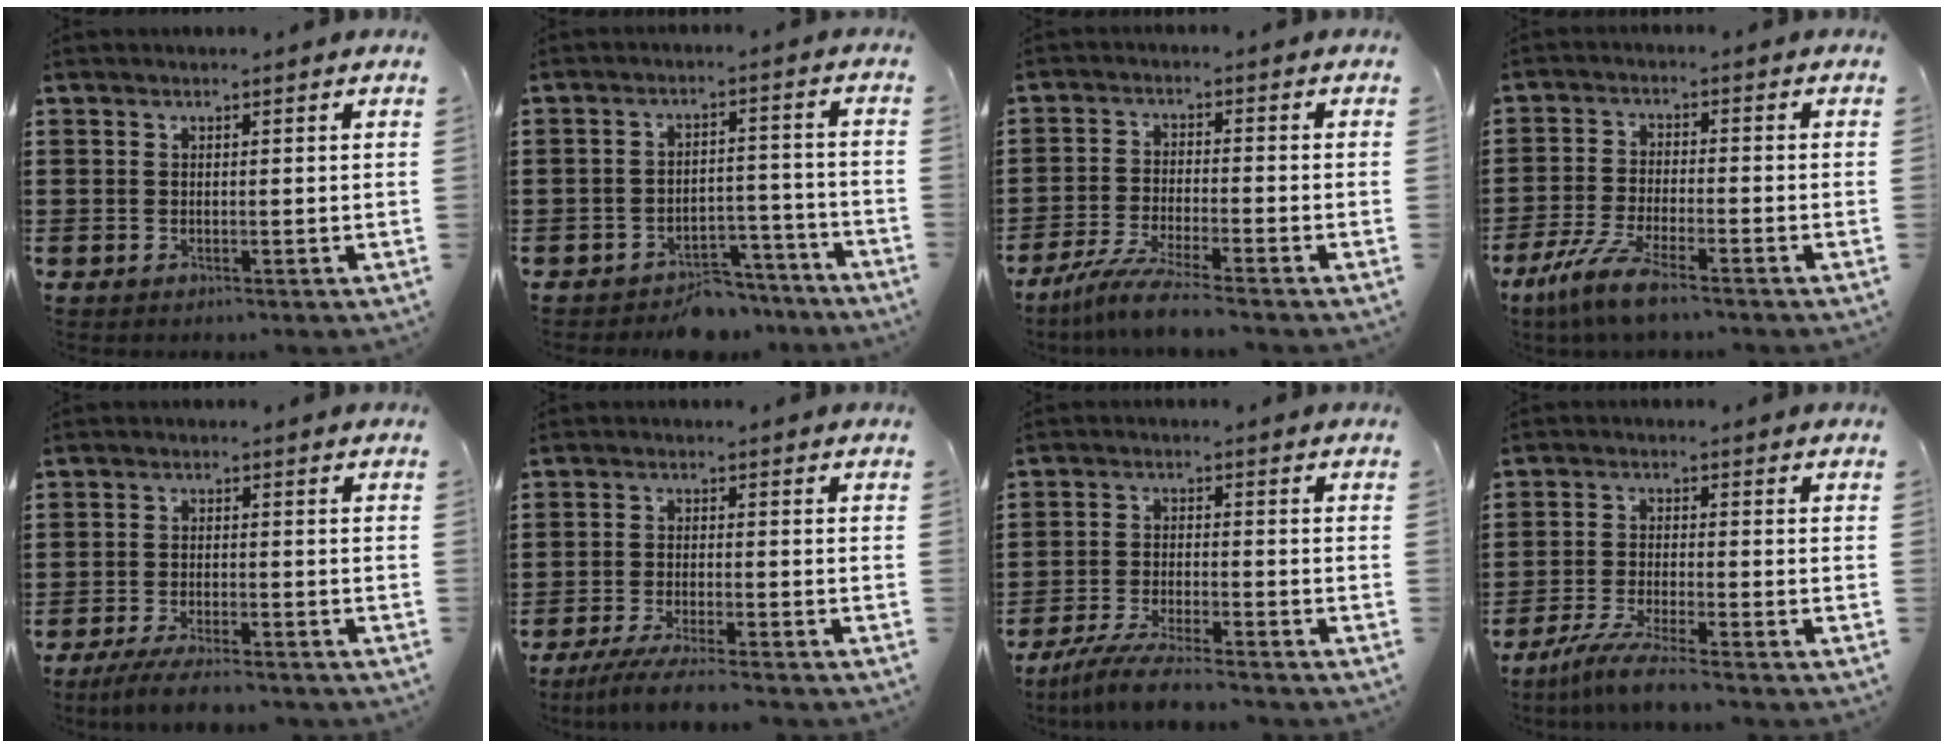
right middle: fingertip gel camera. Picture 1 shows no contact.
{"total": 5.4, "force": [-5.1, 1.6, 0.7], "torque": [-0.008, 0.020, -0.101]}
{"total": 5.8, "force": [-5.0, -0.4, 2.9], "torque": [-0.072, -0.023, -0.099]}
{"total": 6.4, "force": [-5.0, 0.4, 4.1], "torque": [-0.099, -0.018, -0.099]}
{"total": 4.1, "force": [-3.6, 0.2, 1.8], "torque": [-0.043, -0.009, -0.072]}
{"total": 4.3, "force": [-3.8, -0.2, 1.9], "torque": [-0.045, -0.014, -0.076]}
{"total": 5.8, "force": [-5.2, 0.0, 2.5], "torque": [-0.061, -0.016, -0.102]}
{"total": 5.1, "force": [-4.3, -0.4, 2.8], "torque": [-0.066, -0.019, -0.084]}